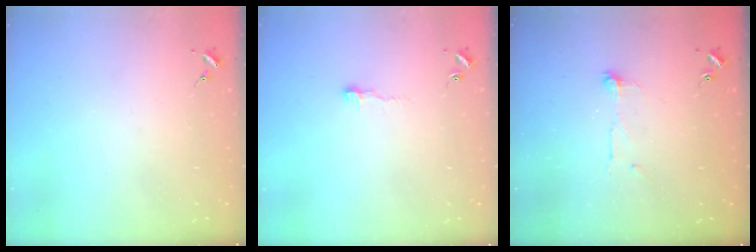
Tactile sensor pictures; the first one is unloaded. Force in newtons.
{"total": 3.4, "press": 3.4, "slide": 0.2}
{"total": 5.6, "press": 5.6, "slide": 0.6}